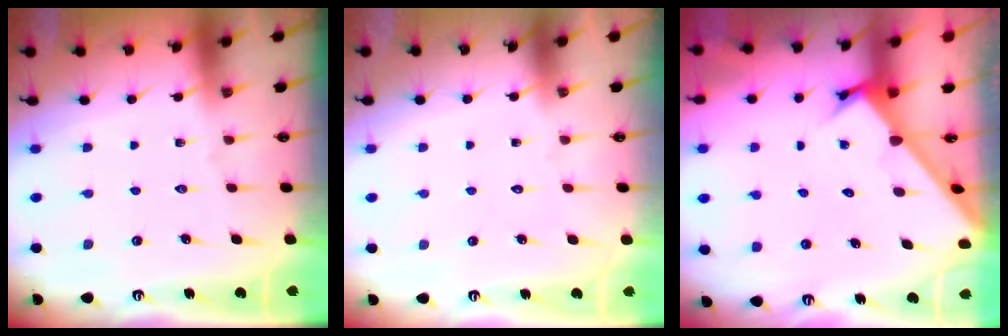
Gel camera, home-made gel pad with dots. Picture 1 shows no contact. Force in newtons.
{"total": 1.5, "press": 1.5, "slide": 0.1}
{"total": 2.5, "press": 2.5, "slide": 0.2}